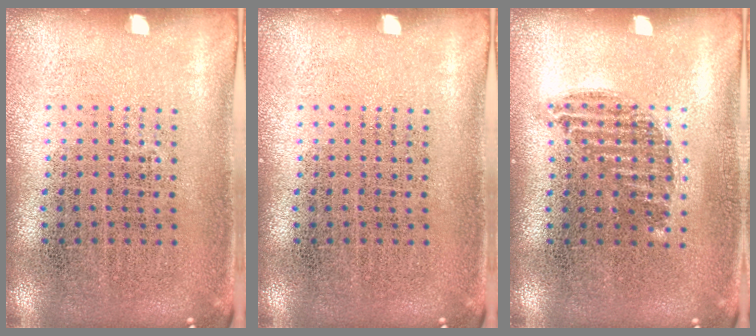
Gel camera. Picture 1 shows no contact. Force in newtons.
{"total": 0.0}
{"total": 0.9, "press": 0.8, "slide": 0.4}